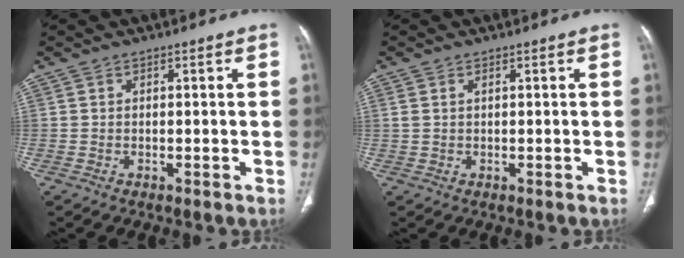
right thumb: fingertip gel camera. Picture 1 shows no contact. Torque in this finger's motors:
{"motor_torque": [-0.03, -0.09, -0.21, 0.06, -0.07]}